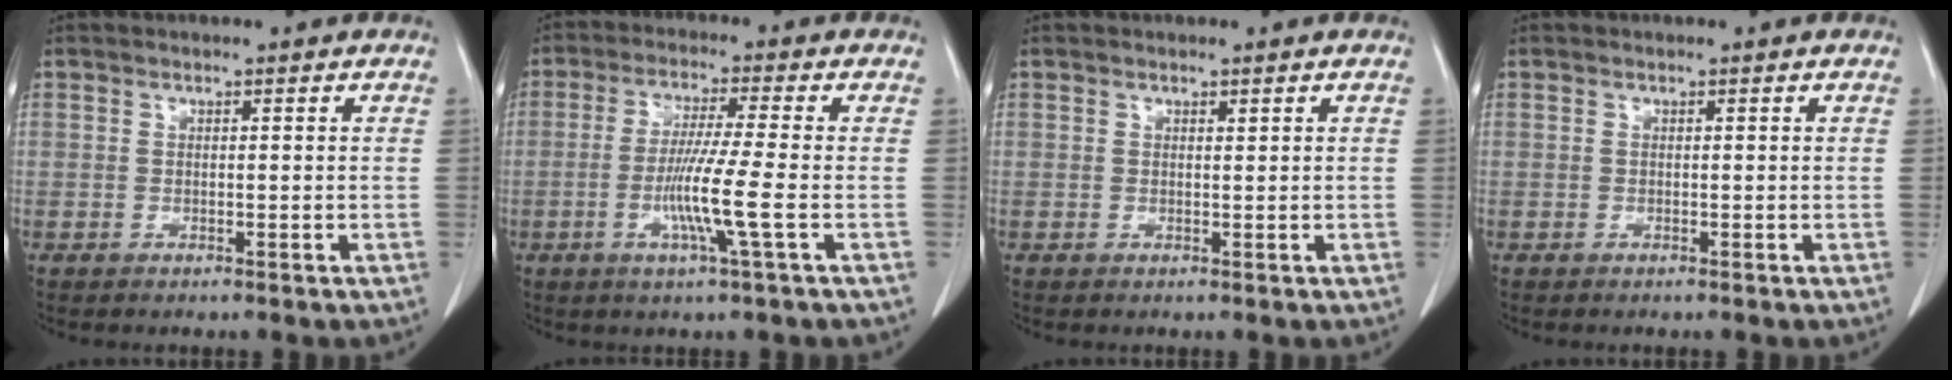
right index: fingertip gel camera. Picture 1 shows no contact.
{"total": 8.1, "force": [-2.1, -1.1, 7.8], "torque": [-0.149, -0.014, -0.044]}
{"total": 0.0}
{"total": 0.0}